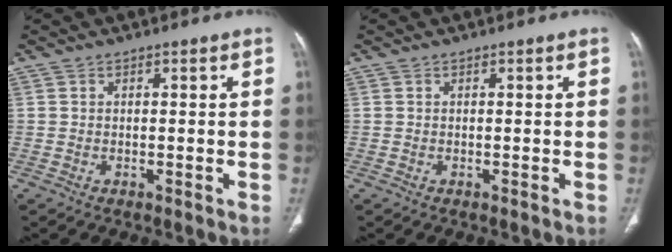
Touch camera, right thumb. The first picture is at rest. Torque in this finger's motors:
{"motor_torque": [0.11, 0.11, -0.03, -0.03, 0.02]}